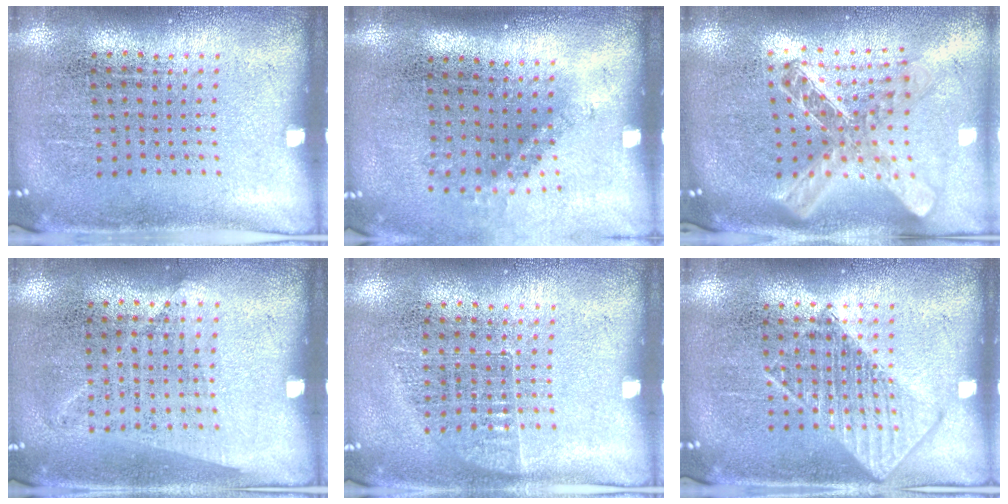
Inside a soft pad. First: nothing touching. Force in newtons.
{"total": 1.3, "press": 0.9, "slide": 0.9}
{"total": 2.5, "press": 2.0, "slide": 1.6}
{"total": 1.1, "press": 1.0, "slide": 0.5}
{"total": 0.7, "press": 0.7, "slide": 0.1}
{"total": 2.5, "press": 2.5, "slide": 0.4}